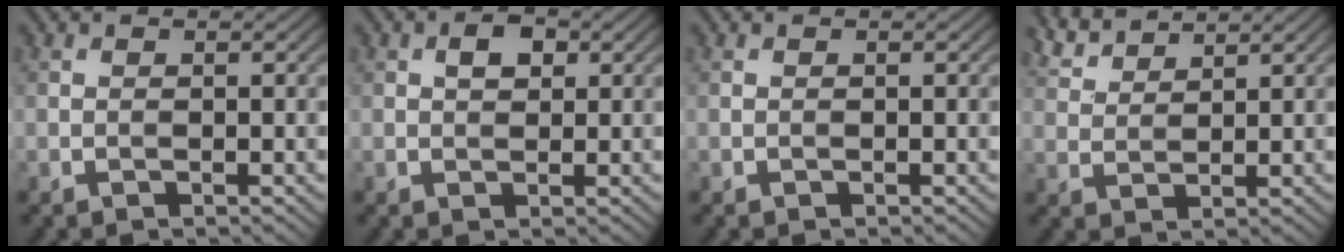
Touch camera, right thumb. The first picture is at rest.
{"total": 2.4, "force": [0.8, 1.5, 1.7], "torque": [-0.029, 0.003, 0.010]}
{"total": 0.0}
{"total": 4.2, "force": [3.8, 0.9, 1.5], "torque": [-0.040, 0.003, 0.087]}